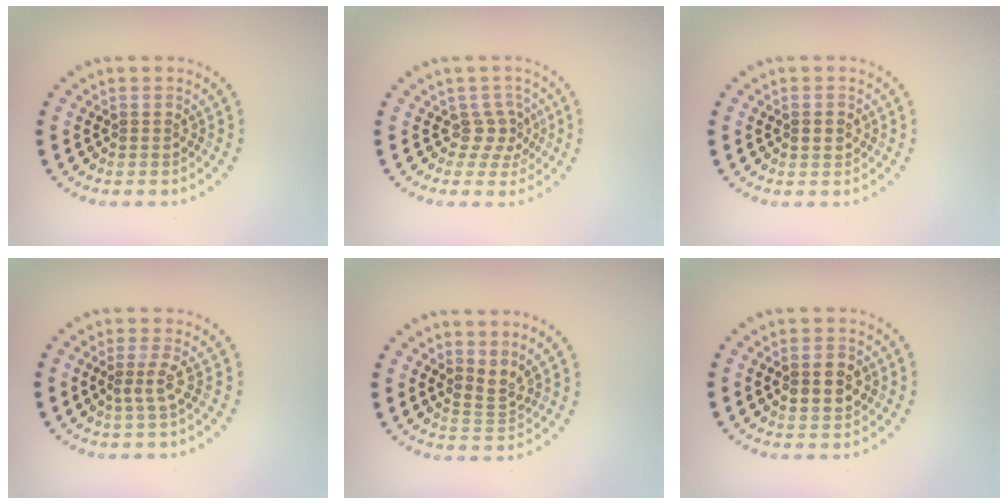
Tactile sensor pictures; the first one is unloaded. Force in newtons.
{"total": 2.1, "press": 1.4, "slide": 1.5}
{"total": 0.8, "press": 0.8, "slide": 0.0}
{"total": 1.7, "press": 1.2, "slide": 1.3}
{"total": 2.3, "press": 1.5, "slide": 1.7}
{"total": 2.7, "press": 2.7, "slide": 0.1}